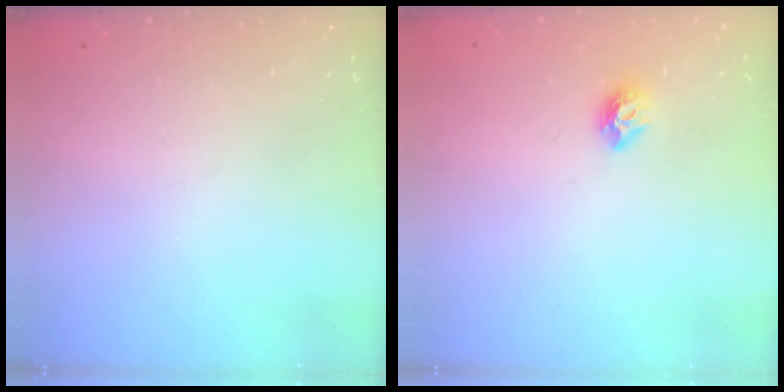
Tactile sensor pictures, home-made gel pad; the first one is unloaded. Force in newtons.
{"total": 6.8, "press": 6.8, "slide": 0.7}